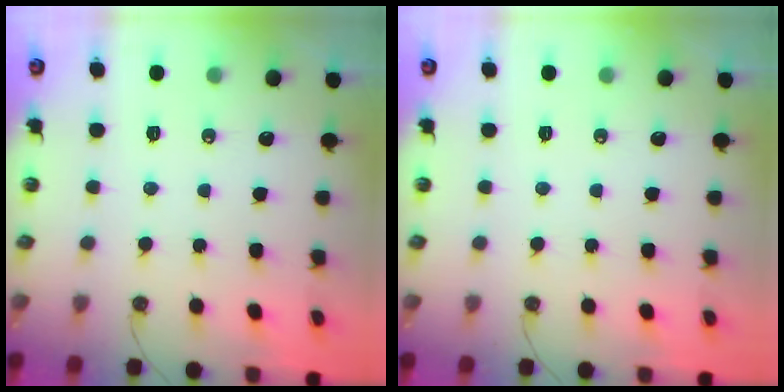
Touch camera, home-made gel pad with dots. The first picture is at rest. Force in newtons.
{"total": 0.0}